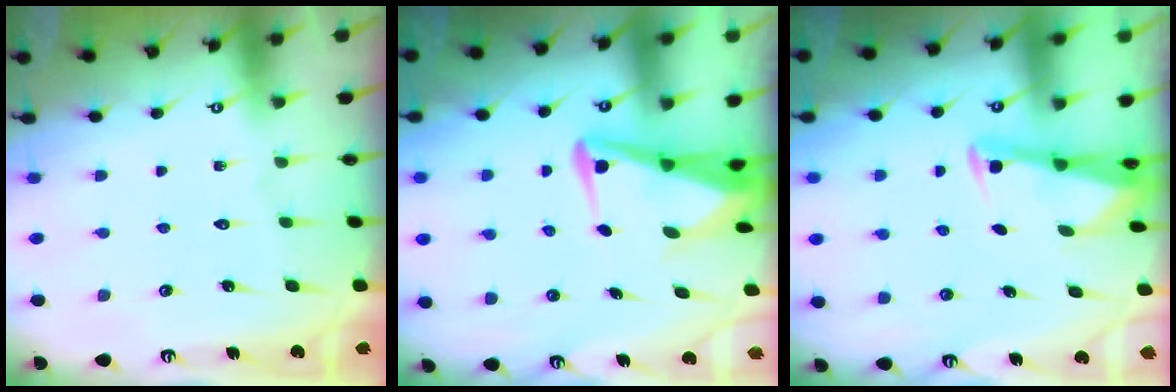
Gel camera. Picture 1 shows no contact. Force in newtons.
{"total": 5.0, "press": 4.8, "slide": 1.5}
{"total": 2.7, "press": 2.7, "slide": 0.2}